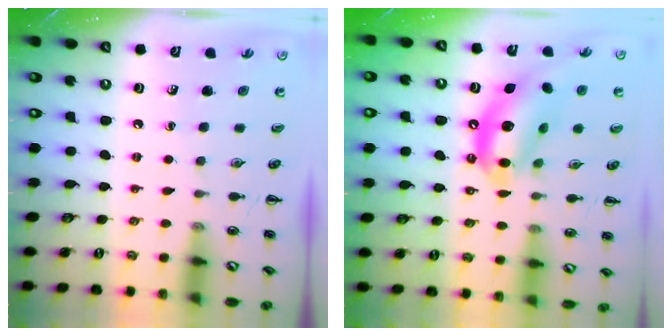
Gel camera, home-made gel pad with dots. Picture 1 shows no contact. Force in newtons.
{"total": 14.0, "press": 13.6, "slide": 3.6}